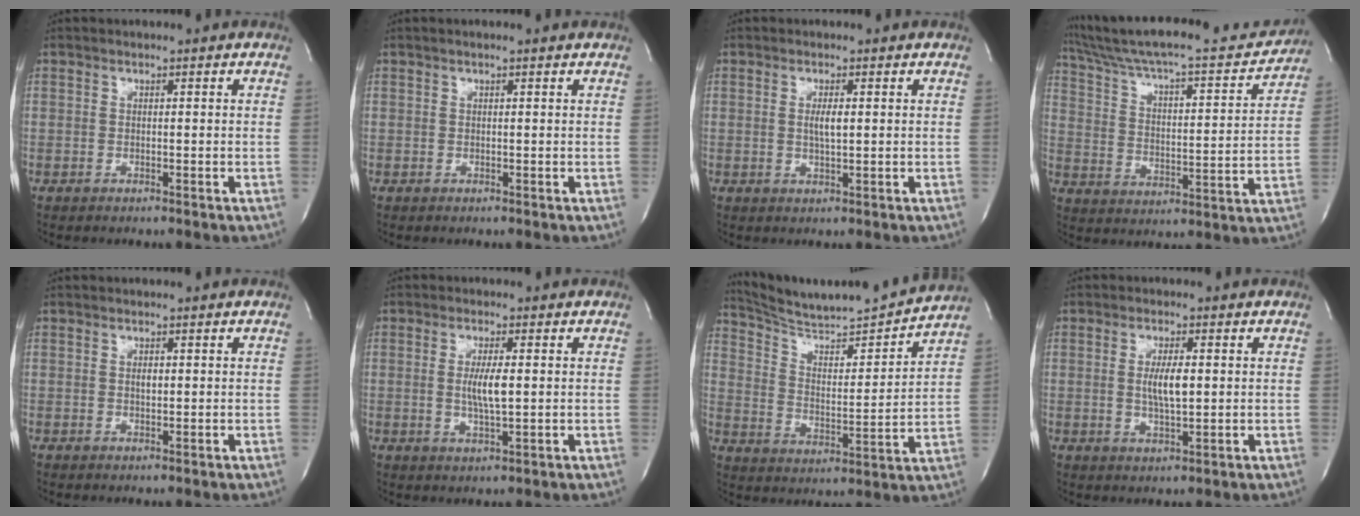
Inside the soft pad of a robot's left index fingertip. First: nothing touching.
{"total": 0.9, "force": [0.6, 0.0, 0.7], "torque": [-0.014, 0.010, 0.009]}
{"total": 2.1, "force": [0.3, 0.3, 2.0], "torque": [-0.042, -0.002, 0.005]}
{"total": 22.5, "force": [20.5, 2.3, 8.9], "torque": [-0.151, -0.025, 0.296]}
{"total": 0.7, "force": [0.2, 0.4, 0.6], "torque": [-0.013, -0.002, 0.002]}
{"total": 4.2, "force": [0.1, 0.5, 4.2], "torque": [-0.083, -0.008, 0.003]}
{"total": 16.7, "force": [15.9, -0.3, 5.0], "torque": [-0.090, -0.026, 0.246]}
{"total": 4.3, "force": [0.3, 1.0, 4.2], "torque": [-0.080, -0.003, 0.007]}